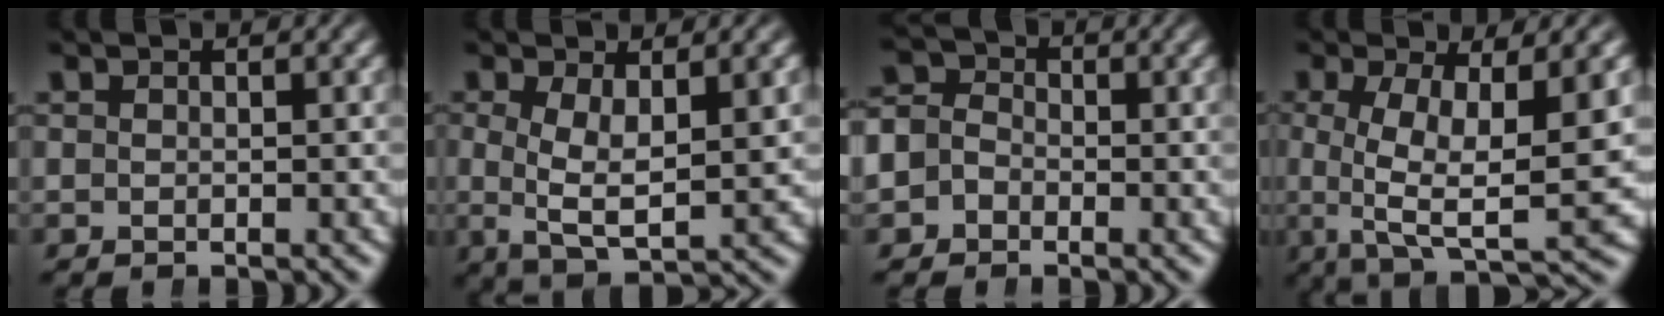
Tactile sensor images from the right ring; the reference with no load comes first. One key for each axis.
{"total": 5.2, "fx": -0.1, "fy": 2.9, "fz": 4.4, "tx": -0.089, "ty": -0.025, "tz": 0.007}
{"total": 5.6, "fx": -0.9, "fy": 5.1, "fz": 2.1, "tx": -0.056, "ty": -0.013, "tz": -0.022}
{"total": 8.9, "fx": -0.4, "fy": 3.7, "fz": 8.1, "tx": -0.140, "ty": -0.029, "tz": 0.009}